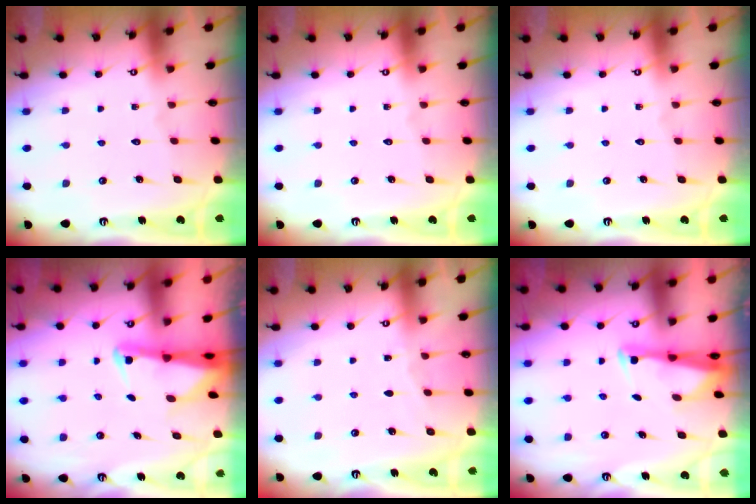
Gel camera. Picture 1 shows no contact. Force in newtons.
{"total": 0.0}
{"total": 0.0}
{"total": 2.7, "press": 2.7, "slide": 0.5}
{"total": 2.5, "press": 2.5, "slide": 0.4}
{"total": 2.7, "press": 2.7, "slide": 0.6}